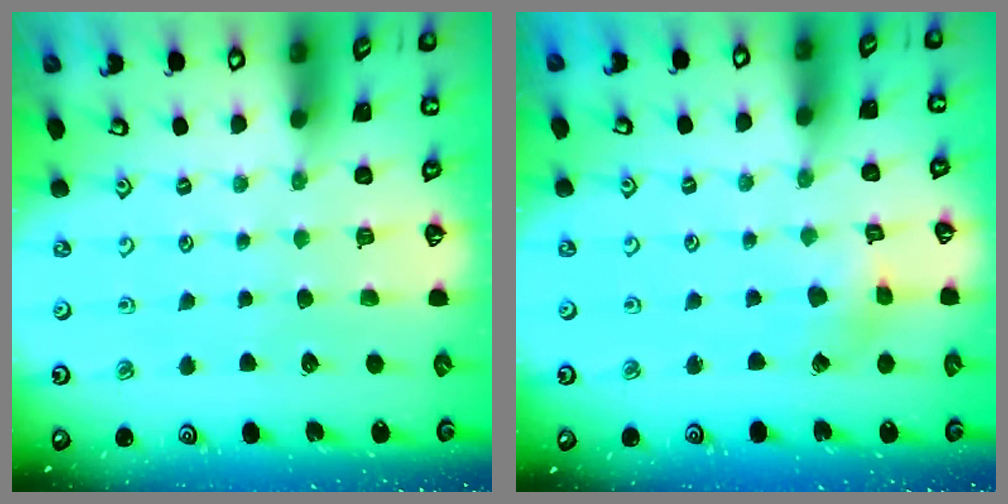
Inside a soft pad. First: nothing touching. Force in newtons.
{"total": 2.5, "press": 2.5, "slide": 0.2}